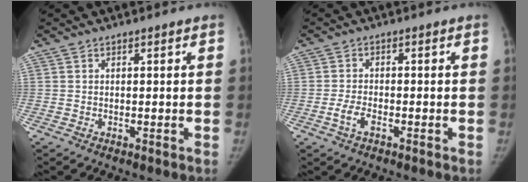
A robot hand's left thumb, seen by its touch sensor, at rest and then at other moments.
{"total": 3.0, "force": [-1.4, 1.4, 2.2], "torque": [-0.051, 0.011, -0.028]}